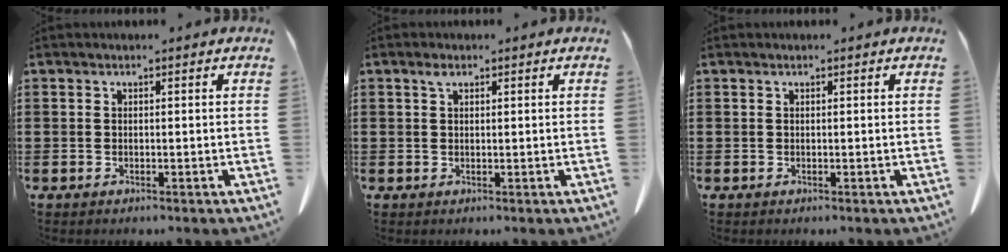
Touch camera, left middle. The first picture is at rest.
{"total": 1.4, "force": [0.7, 0.8, 0.9], "torque": [-0.014, 0.000, 0.010]}
{"total": 0.0}